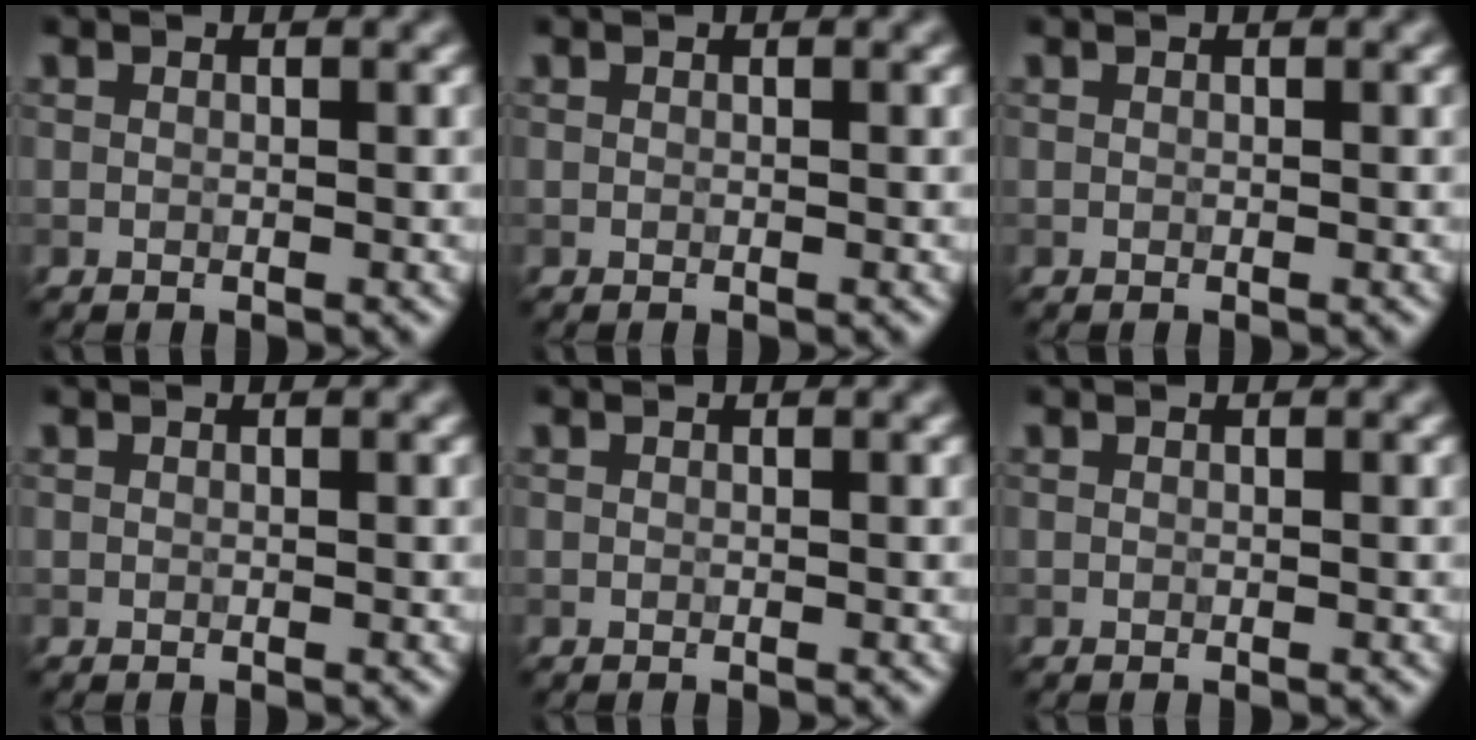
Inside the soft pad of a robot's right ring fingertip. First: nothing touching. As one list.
[{"total": 0.0}, {"total": 0.0}, {"total": 0.0}, {"total": 0.0}, {"total": 0.0}]